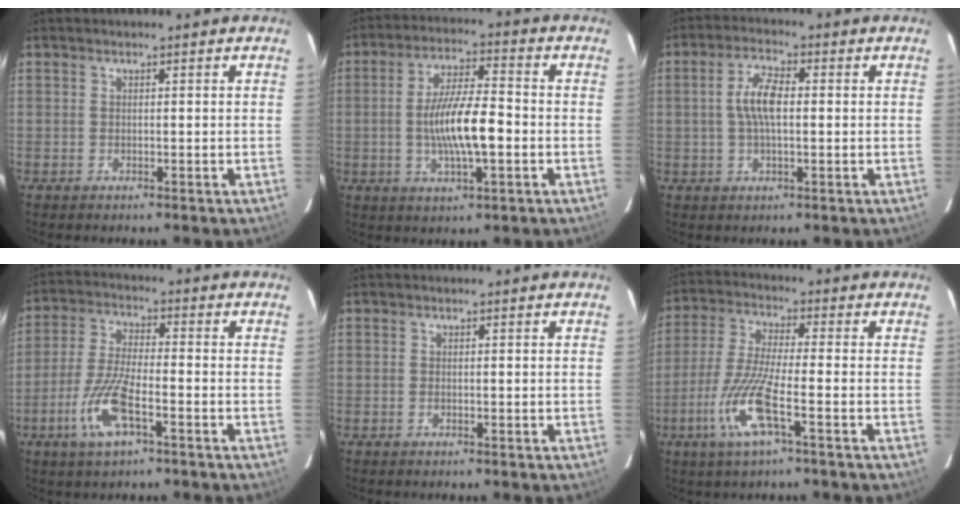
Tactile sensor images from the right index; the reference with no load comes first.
{"total": 11.4, "force": [-2.0, 2.6, 10.9], "torque": [-0.203, -0.002, -0.033]}
{"total": 6.3, "force": [0.4, 2.3, 5.8], "torque": [-0.112, 0.011, 0.007]}
{"total": 10.3, "force": [-4.7, 2.8, 8.7], "torque": [-0.186, -0.007, -0.092]}
{"total": 0.0}
{"total": 11.1, "force": [-4.7, 1.1, 10.0], "torque": [-0.218, -0.009, -0.092]}